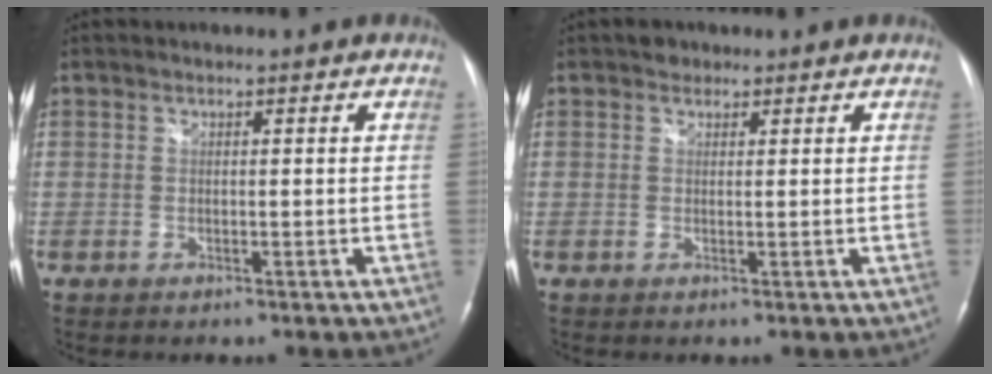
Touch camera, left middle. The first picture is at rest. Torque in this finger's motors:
{"motor_torque": [0.34, -0.01, -0.13, 0.00]}